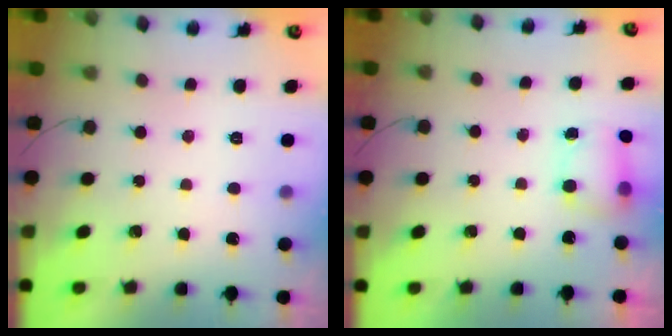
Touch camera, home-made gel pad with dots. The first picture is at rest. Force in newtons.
{"total": 5.8, "press": 5.8, "slide": 0.6}